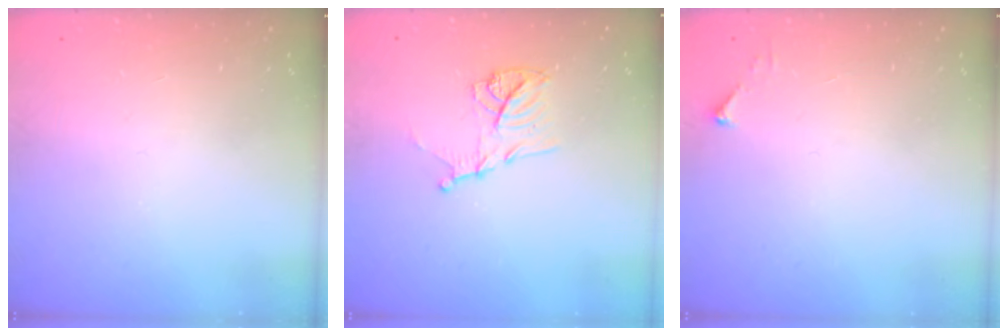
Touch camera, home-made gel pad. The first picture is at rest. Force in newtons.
{"total": 11.4, "press": 11.4, "slide": 0.3}
{"total": 2.5, "press": 2.5, "slide": 0.3}